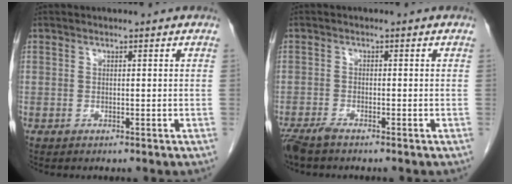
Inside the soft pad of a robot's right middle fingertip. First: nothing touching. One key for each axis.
{"total": 2.9, "fx": -2.4, "fy": 0.4, "fz": 1.6, "tx": -0.032, "ty": -0.007, "tz": -0.045}